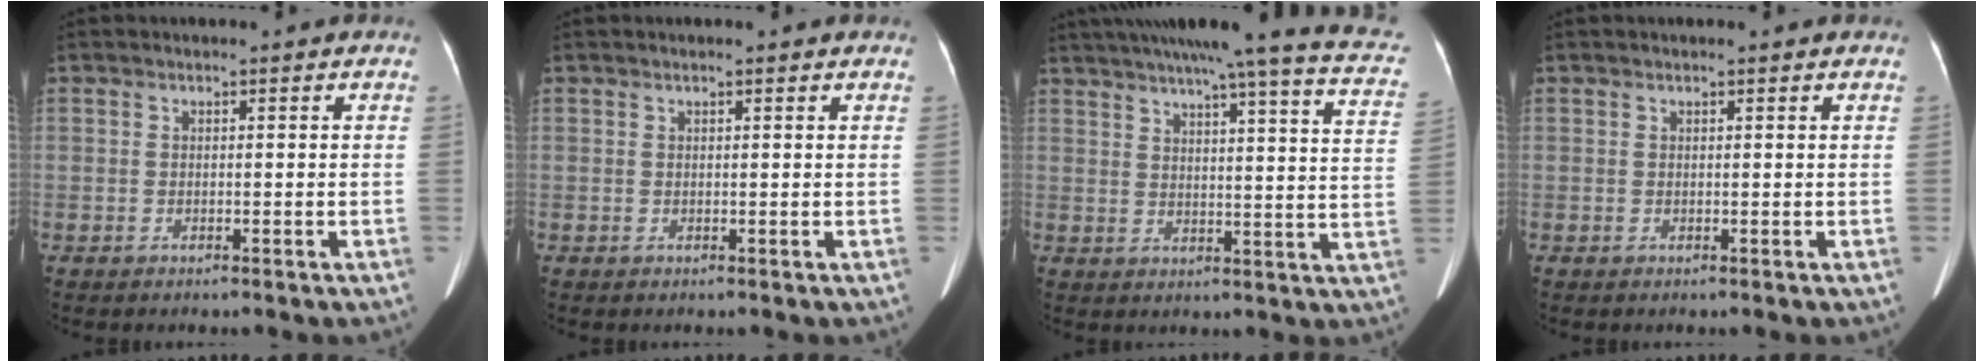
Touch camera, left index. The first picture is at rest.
{"total": 1.4, "force": [1.2, 0.2, 0.8], "torque": [-0.011, 0.015, 0.017]}
{"total": 25.3, "force": [20.4, 1.4, 14.9], "torque": [-0.215, -0.014, 0.246]}
{"total": 1.2, "force": [1.1, 0.1, 0.6], "torque": [-0.009, 0.013, 0.017]}